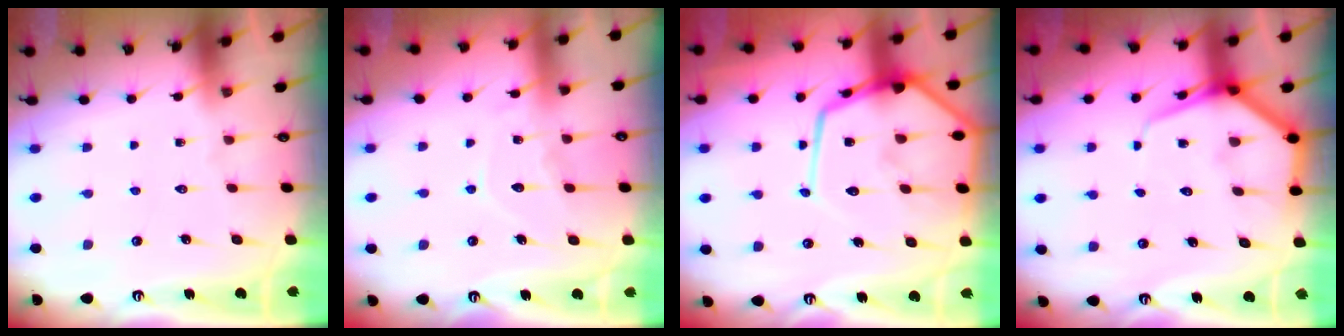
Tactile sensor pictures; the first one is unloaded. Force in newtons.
{"total": 7.9, "press": 7.8, "slide": 0.7}
{"total": 19.7, "press": 19.7, "slide": 1.7}
{"total": 7.0, "press": 7.0, "slide": 0.6}